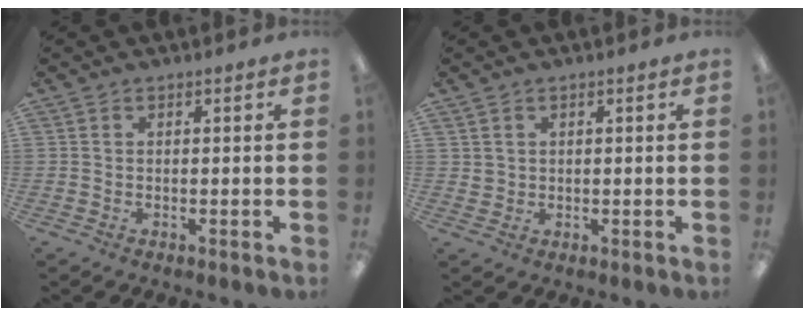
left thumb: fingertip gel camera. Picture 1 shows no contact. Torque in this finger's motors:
{"motor_torque": [-0.05, 0.00, 0.03, -0.53, -0.02]}